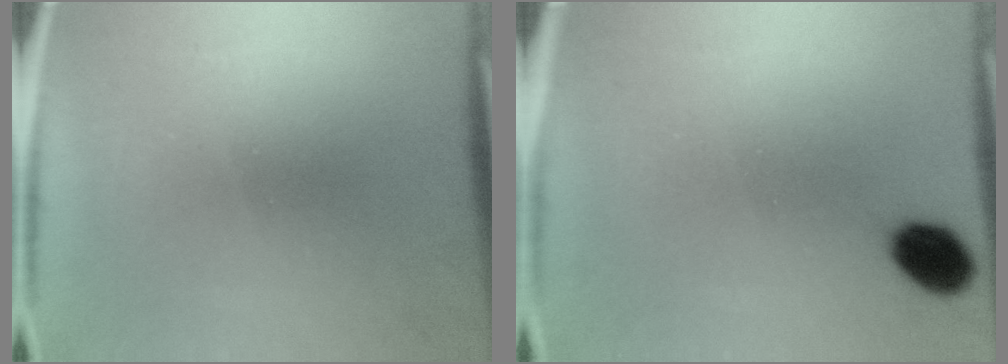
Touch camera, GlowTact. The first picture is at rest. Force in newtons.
{"total": 5.9}